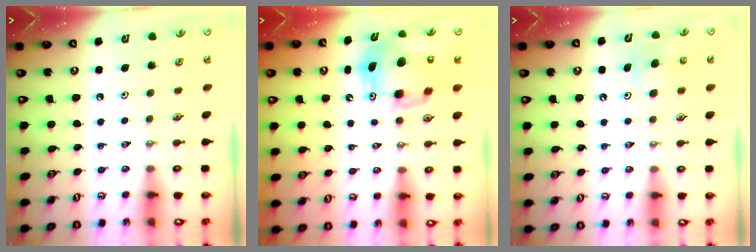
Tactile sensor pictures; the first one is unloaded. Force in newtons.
{"total": 11.7, "press": 11.6, "slide": 1.3}
{"total": 4.9, "press": 4.8, "slide": 0.9}